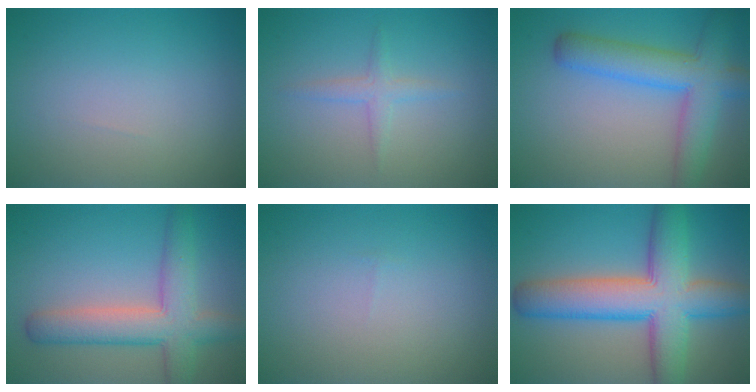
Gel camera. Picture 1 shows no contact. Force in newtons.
{"total": 1.5, "press": 1.5, "slide": 0.0}
{"total": 5.3, "press": 5.3, "slide": 0.3}
{"total": 6.2, "press": 6.2, "slide": 0.2}
{"total": 0.0}
{"total": 10.1, "press": 10.1, "slide": 0.4}